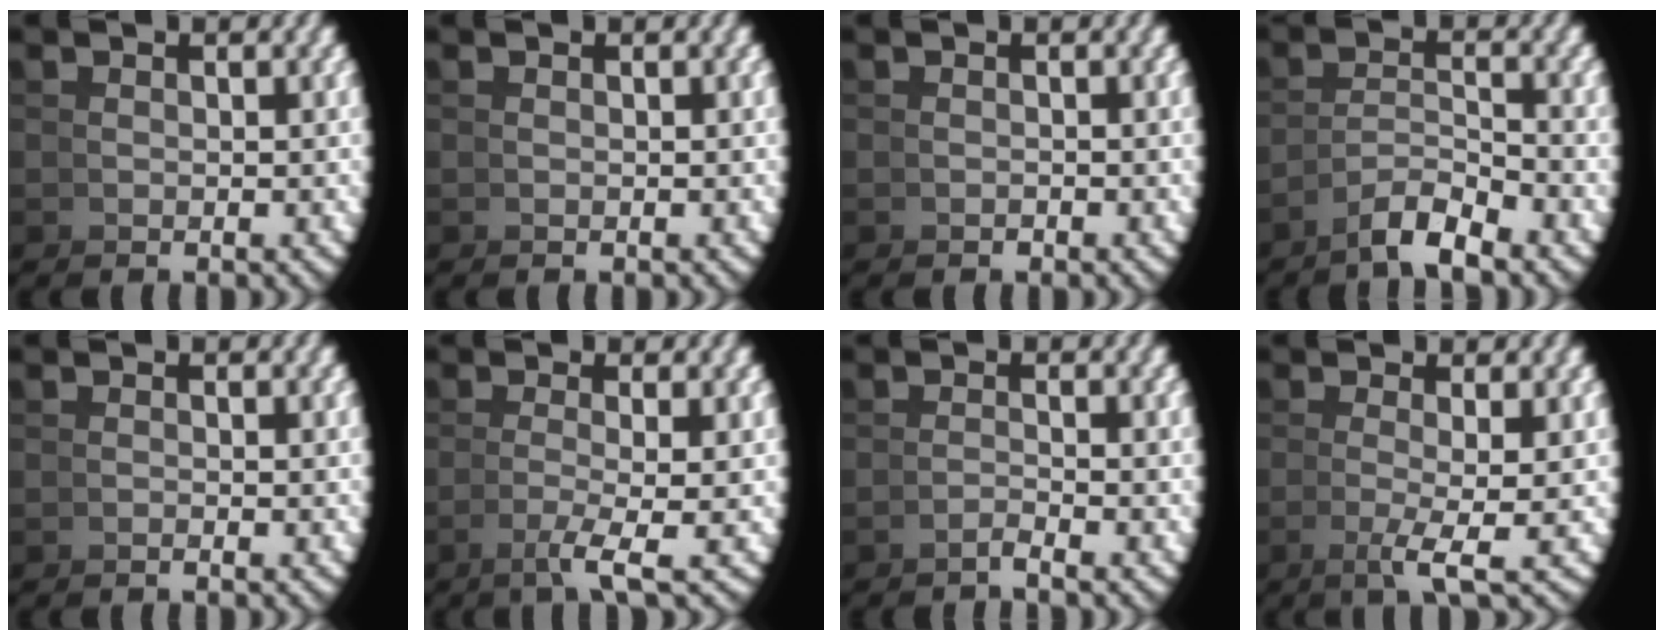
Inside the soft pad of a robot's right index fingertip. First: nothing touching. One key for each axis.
{"total": 0.0}
{"total": 0.7, "fx": -0.4, "fy": -0.4, "fz": -0.3, "tx": 0.011, "ty": -0.002, "tz": -0.007}
{"total": 3.2, "fx": -2.4, "fy": 0.5, "fz": 2.0, "tx": -0.021, "ty": 0.005, "tz": -0.044}
{"total": 0.7, "fx": -0.4, "fy": -0.5, "fz": -0.1, "tx": 0.006, "ty": 0.004, "tz": -0.011}
{"total": 2.8, "fx": -0.6, "fy": -0.4, "fz": 2.7, "tx": -0.052, "ty": -0.010, "tz": -0.004}
{"total": 1.7, "fx": -1.3, "fy": -1.1, "fz": 0.2, "tx": 0.004, "ty": 0.006, "tz": -0.027}
{"total": 2.8, "fx": -0.2, "fy": -0.1, "fz": 2.7, "tx": -0.056, "ty": -0.012, "tz": 0.002}